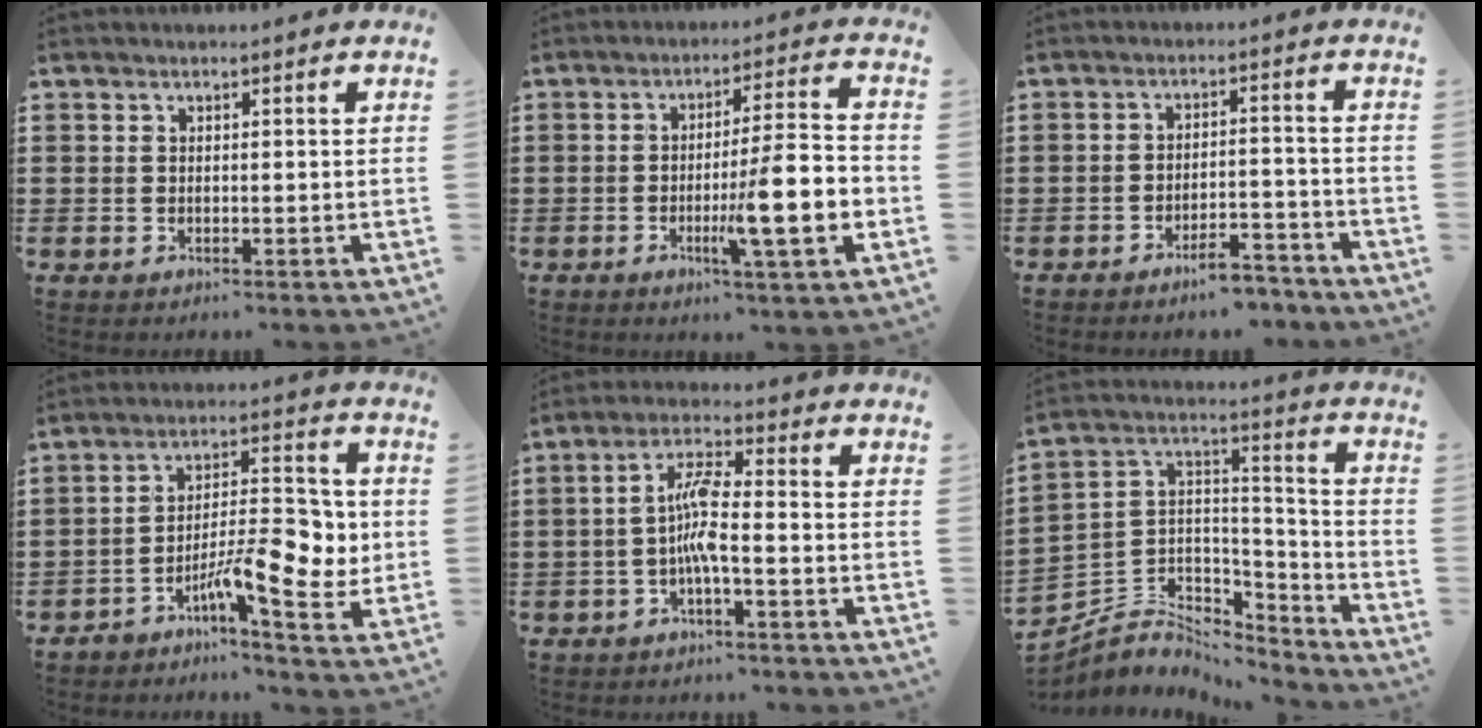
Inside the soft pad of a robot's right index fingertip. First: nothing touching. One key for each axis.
{"total": 10.5, "fx": -3.2, "fy": 1.1, "fz": 10.0, "tx": -0.153, "ty": -0.011, "tz": -0.059}
{"total": 4.7, "fx": -4.4, "fy": 0.5, "fz": 1.6, "tx": -0.027, "ty": 0.003, "tz": -0.085}
{"total": 10.1, "fx": -3.1, "fy": 3.9, "fz": 8.8, "tx": -0.122, "ty": -0.004, "tz": -0.052}
{"total": 6.2, "fx": -1.4, "fy": 1.3, "fz": 5.9, "tx": -0.129, "ty": -0.001, "tz": -0.034}
{"total": 5.1, "fx": -3.7, "fy": 3.4, "fz": 0.4, "tx": -0.032, "ty": -0.011, "tz": -0.076}